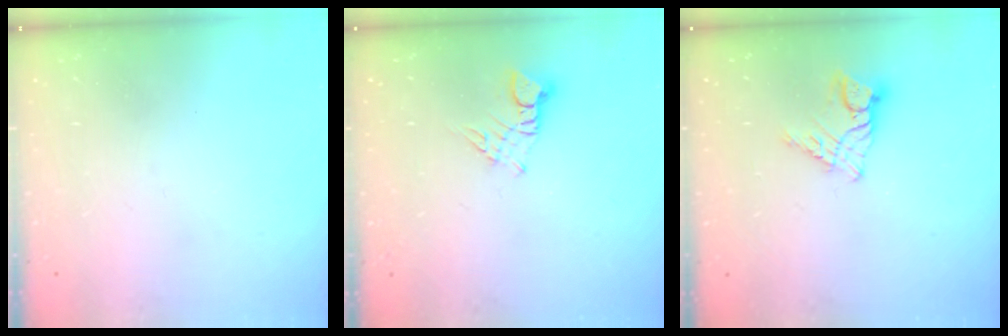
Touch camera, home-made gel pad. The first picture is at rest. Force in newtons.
{"total": 3.2, "press": 3.2, "slide": 0.4}
{"total": 8.1, "press": 8.1, "slide": 0.6}